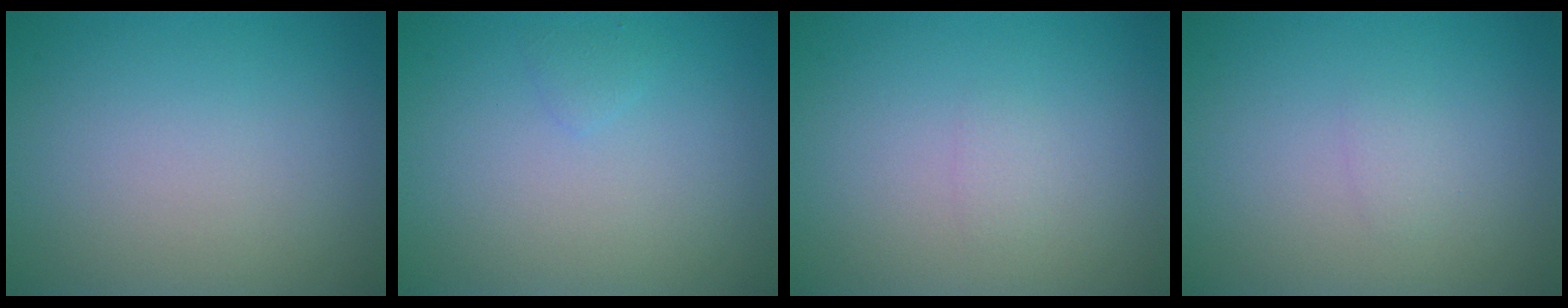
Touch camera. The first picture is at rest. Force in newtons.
{"total": 0.6, "press": 0.6, "slide": 0.1}
{"total": 0.6, "press": 0.6, "slide": 0.1}
{"total": 0.7, "press": 0.7, "slide": 0.0}